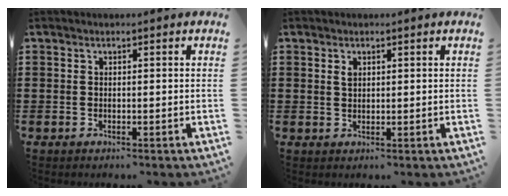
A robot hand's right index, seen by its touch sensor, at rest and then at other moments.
{"total": 1.3, "force": [0.6, 0.7, 0.9], "torque": [-0.019, 0.004, 0.010]}